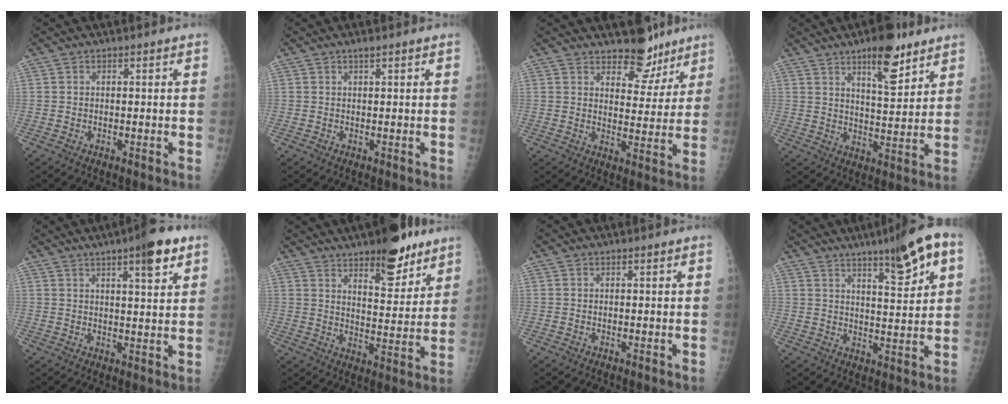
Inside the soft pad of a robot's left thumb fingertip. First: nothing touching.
{"total": 0.8, "force": [0.6, 0.1, 0.5], "torque": [-0.009, -0.001, 0.011]}
{"total": 8.0, "force": [6.6, 4.0, 2.2], "torque": [0.005, -0.050, 0.100]}
{"total": 10.8, "force": [7.0, 3.6, 7.4], "torque": [-0.092, -0.044, 0.108]}
{"total": 8.4, "force": [4.8, 1.6, 6.8], "torque": [-0.086, -0.020, 0.064]}
{"total": 13.6, "force": [9.4, 4.9, 8.5], "torque": [-0.086, -0.060, 0.141]}
{"total": 0.0}
{"total": 11.5, "force": [6.0, 2.2, 9.5], "torque": [-0.125, -0.016, 0.087]}